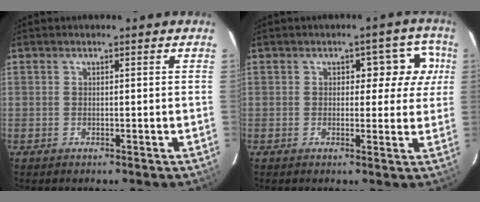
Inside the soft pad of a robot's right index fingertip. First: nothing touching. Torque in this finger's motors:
{"motor_torque": [0.10, 0.00, 0.04, 0.02]}